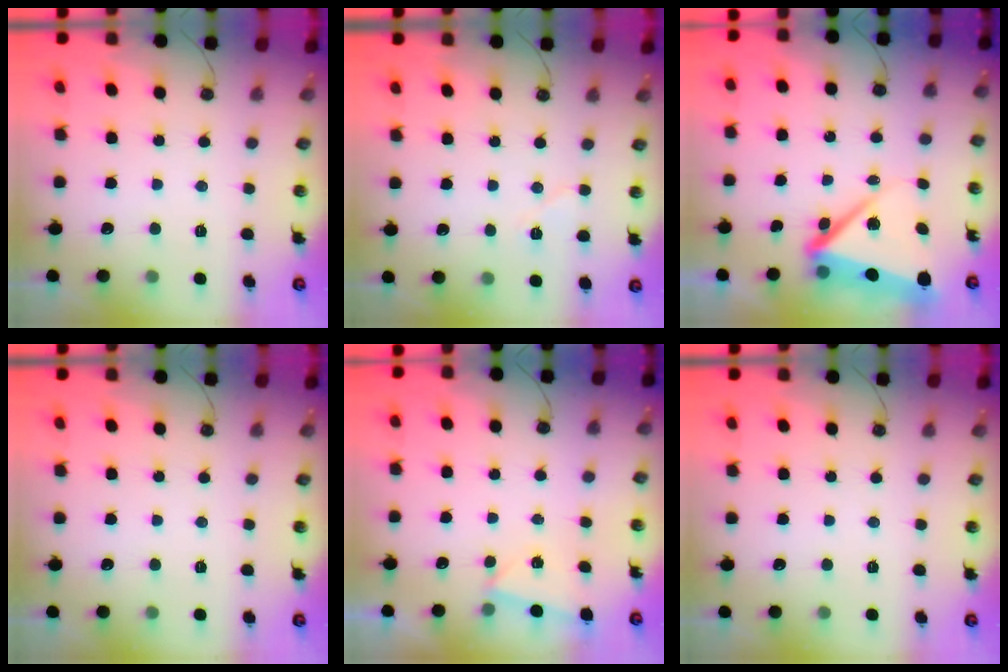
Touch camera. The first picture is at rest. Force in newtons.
{"total": 5.8, "press": 5.2, "slide": 2.5}
{"total": 9.7, "press": 9.6, "slide": 1.6}
{"total": 0.0}
{"total": 2.3, "press": 1.3, "slide": 1.9}
{"total": 0.0}